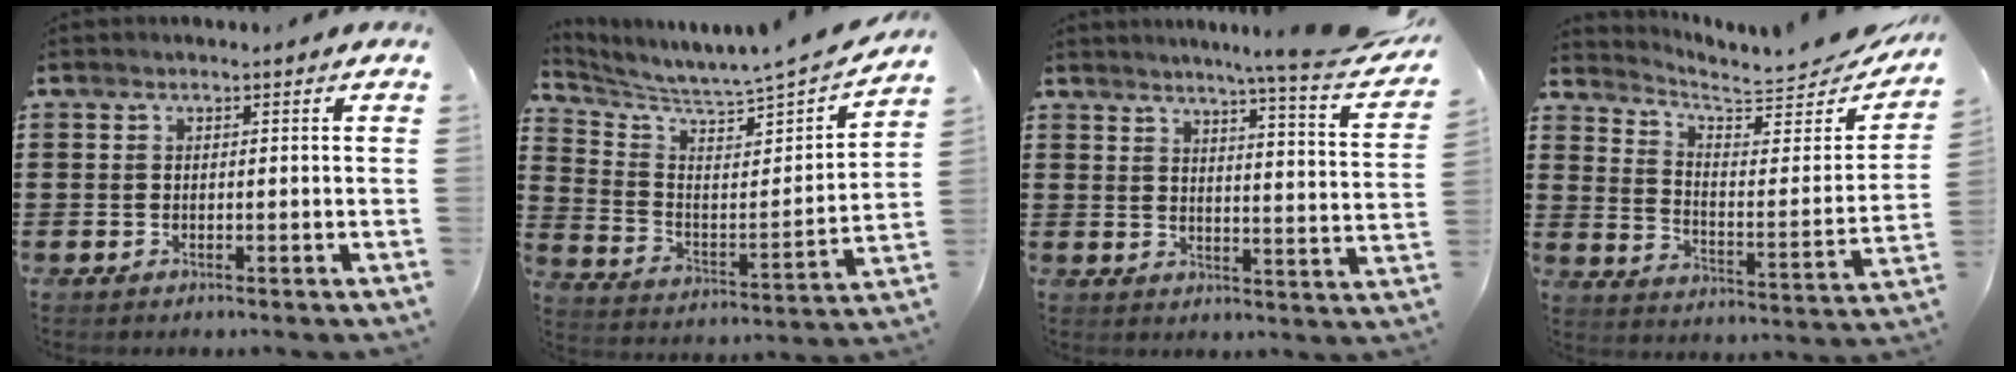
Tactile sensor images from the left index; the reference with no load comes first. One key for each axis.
{"total": 3.8, "fx": 3.6, "fy": -0.7, "fz": 1.1, "tx": -0.045, "ty": -0.056, "tz": 0.050}
{"total": 5.5, "fx": 4.7, "fy": -1.1, "fz": 2.7, "tx": -0.059, "ty": -0.045, "tz": 0.069}
{"total": 5.0, "fx": 4.5, "fy": 1.1, "fz": 2.1, "tx": -0.057, "ty": -0.038, "tz": 0.070}